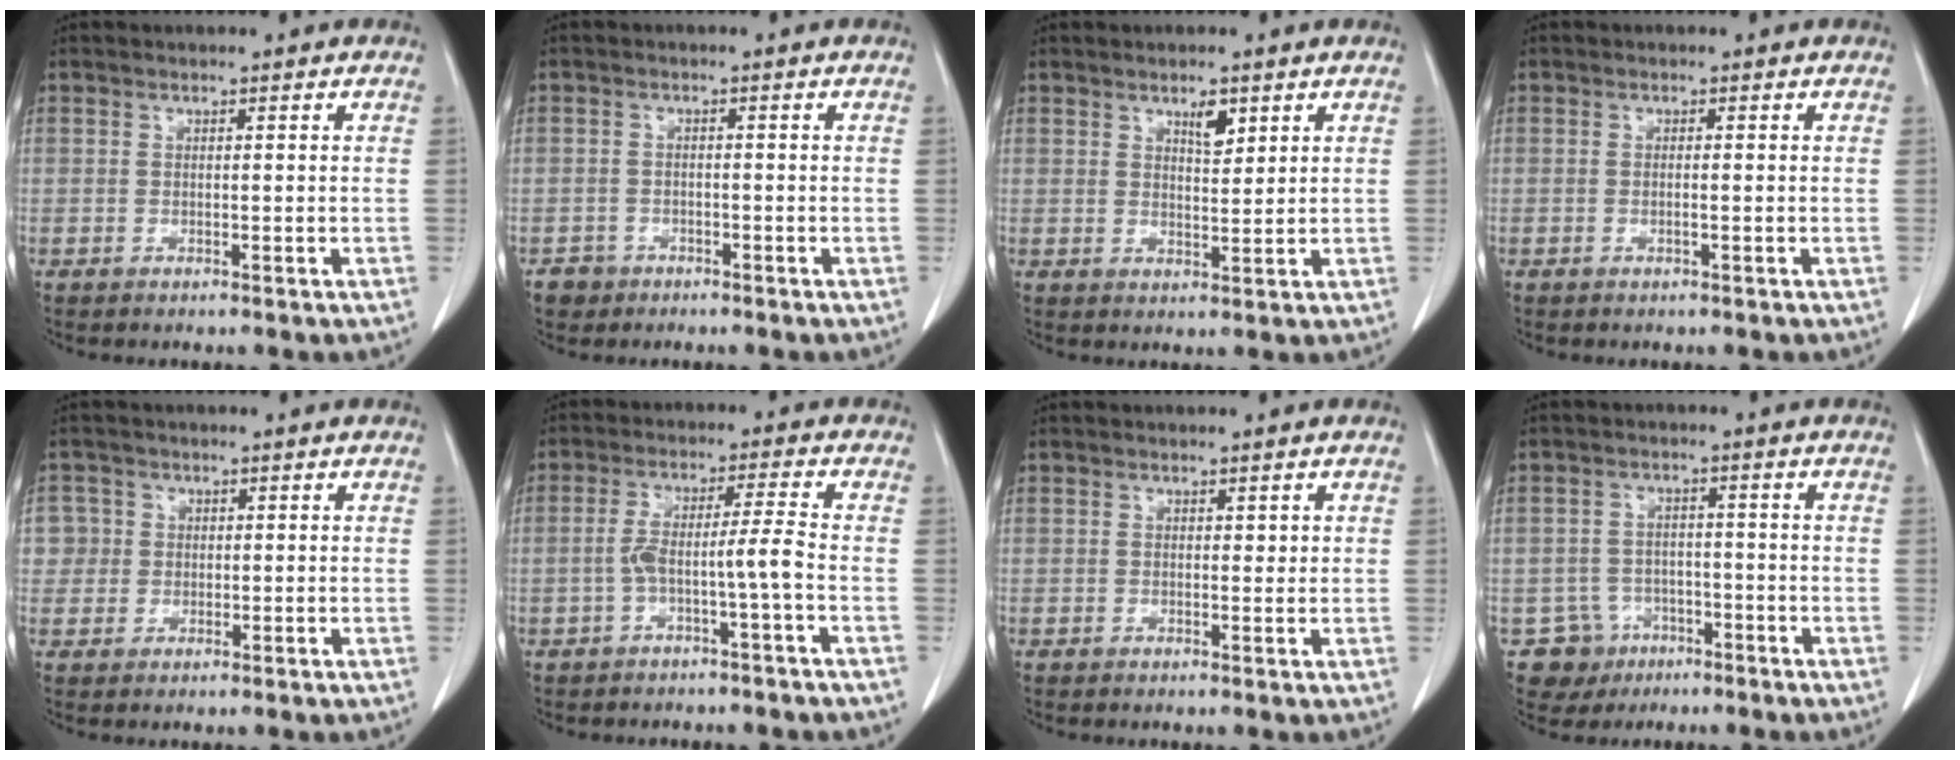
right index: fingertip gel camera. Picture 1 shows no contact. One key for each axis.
{"total": 2.7, "fx": -1.6, "fy": 2.2, "fz": -0.2, "tx": 0.000, "ty": 0.011, "tz": -0.028}
{"total": 3.1, "fx": 1.9, "fy": 1.1, "fz": 2.2, "tx": -0.037, "ty": -0.003, "tz": 0.035}
{"total": 0.6, "fx": -0.2, "fy": 0.0, "fz": 0.6, "tx": -0.013, "ty": -0.001, "tz": -0.002}
{"total": 3.5, "fx": 0.6, "fy": 3.5, "fz": -0.1, "tx": 0.022, "ty": 0.009, "tz": 0.010}
{"total": 5.2, "fx": -1.8, "fy": -0.5, "fz": 4.8, "tx": -0.095, "ty": 0.019, "tz": -0.028}
{"total": 0.9, "fx": 0.4, "fy": 0.5, "fz": 0.6, "tx": -0.005, "ty": -0.001, "tz": 0.006}
{"total": 5.9, "fx": -2.9, "fy": 5.1, "fz": 0.0, "tx": 0.002, "ty": 0.011, "tz": -0.042}